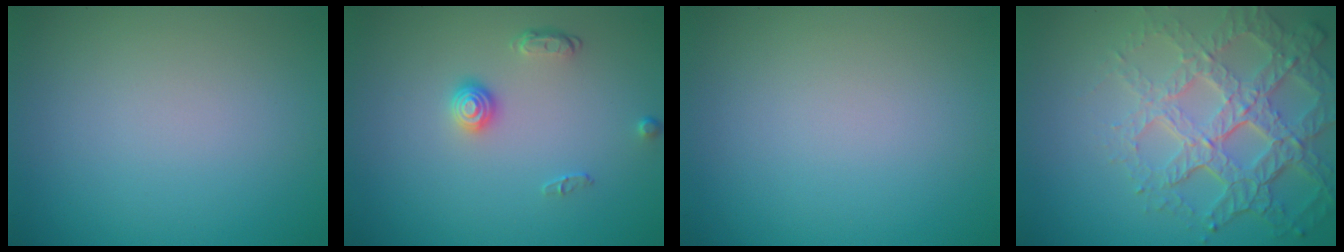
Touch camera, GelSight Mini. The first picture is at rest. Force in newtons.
{"total": 1.7, "press": 1.4, "slide": 1.0}
{"total": 0.0}
{"total": 7.6, "press": 5.3, "slide": 5.4}